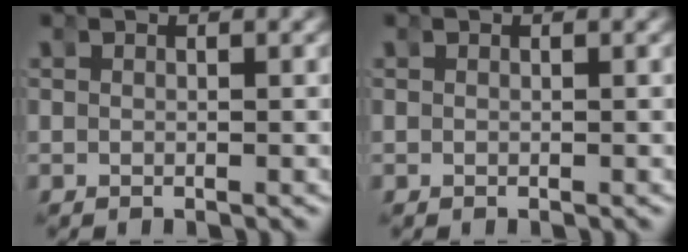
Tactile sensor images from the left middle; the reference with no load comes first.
{"total": 0.0}